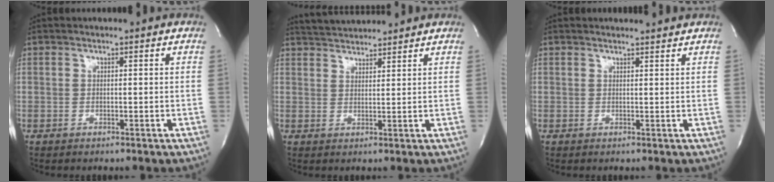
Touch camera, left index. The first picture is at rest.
{"total": 6.2, "force": [6.0, 0.7, 1.3], "torque": [-0.030, 0.028, 0.100]}
{"total": 2.5, "force": [2.5, -0.1, 0.2], "torque": [-0.009, -0.001, 0.028]}